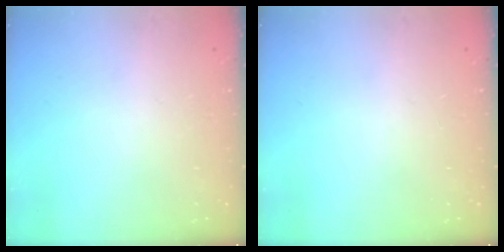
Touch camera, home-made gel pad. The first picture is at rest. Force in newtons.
{"total": 0.0}